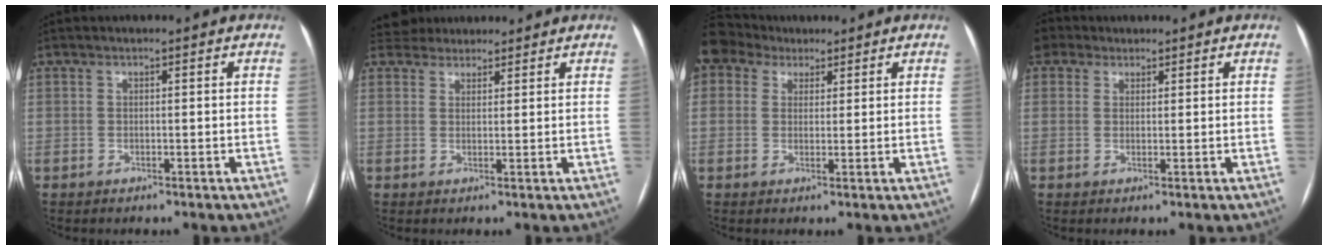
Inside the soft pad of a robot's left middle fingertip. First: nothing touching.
{"total": 5.3, "force": [4.9, 2.0, 0.3], "torque": [0.000, 0.029, 0.073]}
{"total": 6.1, "force": [4.6, 3.8, 1.0], "torque": [-0.028, 0.034, 0.091]}
{"total": 2.4, "force": [2.0, 1.3, -0.4], "torque": [0.000, 0.015, 0.040]}